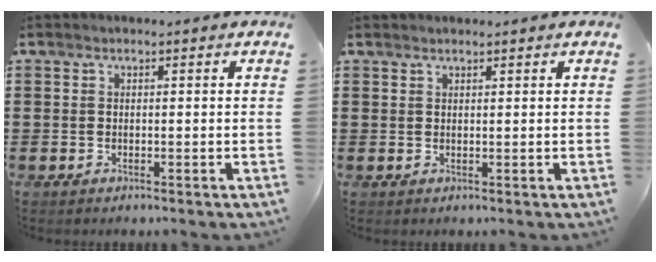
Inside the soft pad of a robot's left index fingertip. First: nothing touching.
{"total": 0.8, "force": [0.8, 0.1, 0.1], "torque": [-0.004, 0.000, 0.016]}